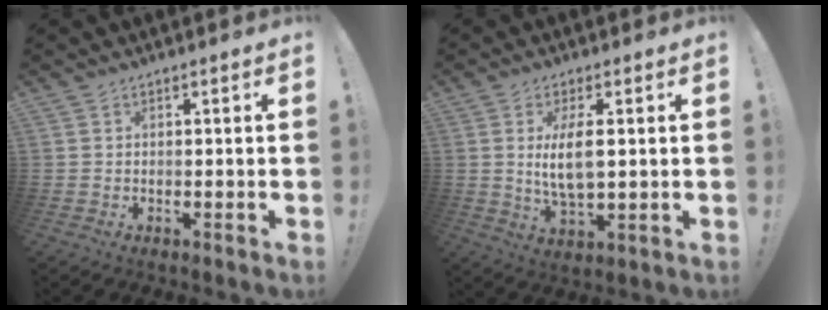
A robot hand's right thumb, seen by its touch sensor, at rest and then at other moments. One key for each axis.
{"total": 8.9, "fx": 1.3, "fy": 3.2, "fz": 8.2, "tx": -0.161, "ty": -0.015, "tz": 0.015}